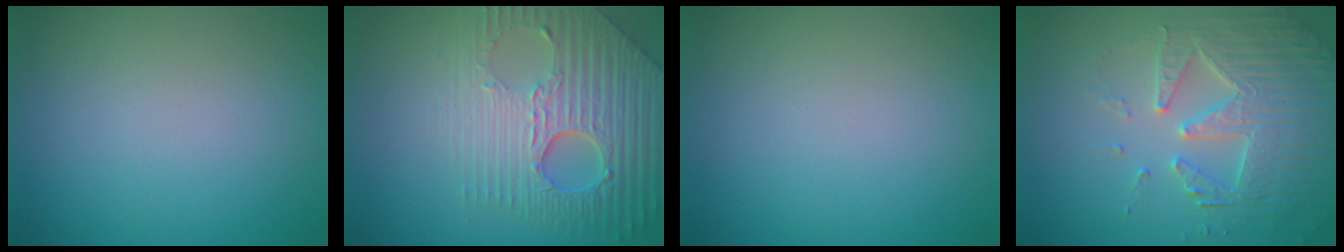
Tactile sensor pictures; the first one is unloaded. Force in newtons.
{"total": 8.7, "press": 5.9, "slide": 6.4}
{"total": 0.0}
{"total": 4.8, "press": 4.7, "slide": 0.9}